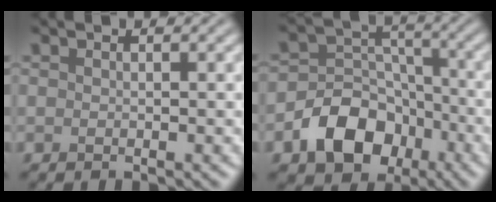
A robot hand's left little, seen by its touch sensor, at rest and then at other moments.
{"total": 7.5, "force": [-3.9, 5.4, 3.7], "torque": [-0.053, -0.005, -0.073]}